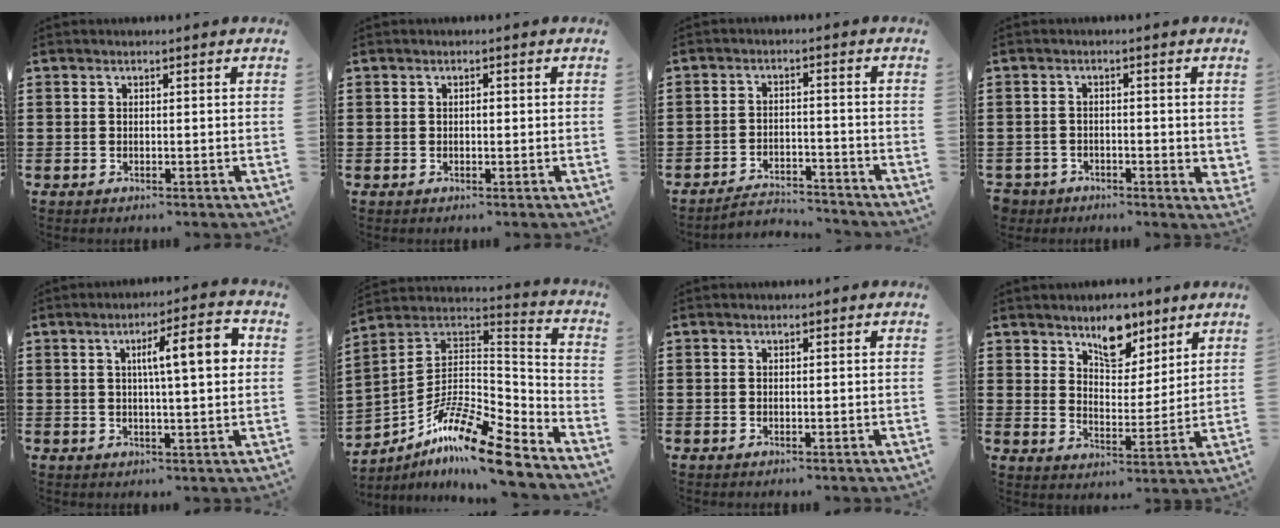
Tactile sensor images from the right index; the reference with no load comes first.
{"total": 0.6, "force": [0.0, 0.2, 0.6], "torque": [-0.012, -0.003, 0.000]}
{"total": 3.5, "force": [-3.4, 0.6, 0.1], "torque": [-0.010, 0.004, -0.073]}
{"total": 1.8, "force": [-1.2, 1.2, 0.4], "torque": [-0.014, 0.005, -0.027]}
{"total": 8.3, "force": [1.8, 1.4, 7.9], "torque": [-0.128, -0.005, 0.020]}
{"total": 13.6, "force": [-9.9, 2.5, 8.9], "torque": [-0.166, 0.017, -0.188]}
{"total": 0.0}
{"total": 7.8, "force": [5.7, 3.9, 3.6], "torque": [-0.059, -0.013, 0.099]}